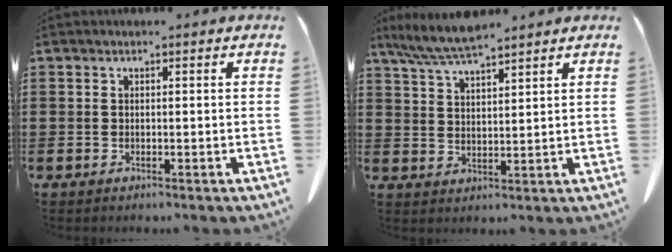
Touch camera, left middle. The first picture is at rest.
{"total": 6.7, "force": [5.7, 0.5, 3.4], "torque": [-0.081, -0.020, 0.104]}